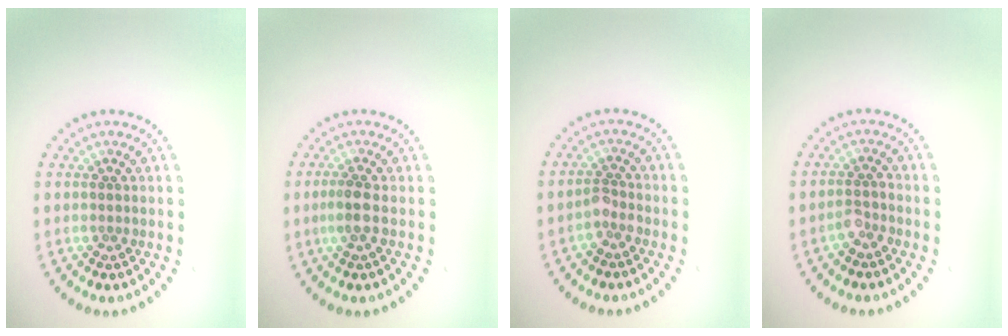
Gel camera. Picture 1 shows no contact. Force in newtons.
{"total": 1.8, "press": 1.6, "slide": 0.8}
{"total": 1.5, "press": 1.2, "slide": 1.0}
{"total": 1.6, "press": 1.3, "slide": 1.0}